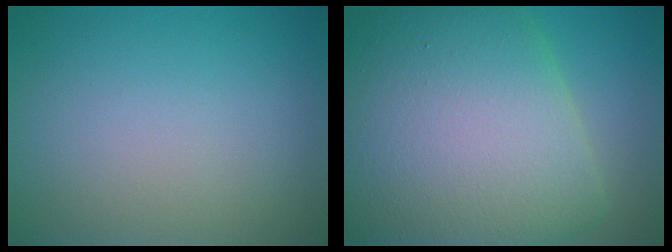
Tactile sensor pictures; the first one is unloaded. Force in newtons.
{"total": 14.8, "press": 14.8, "slide": 0.4}